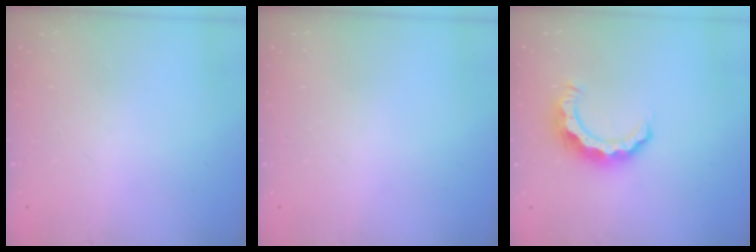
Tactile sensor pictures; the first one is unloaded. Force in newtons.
{"total": 0.0}
{"total": 8.6, "press": 8.6, "slide": 0.4}